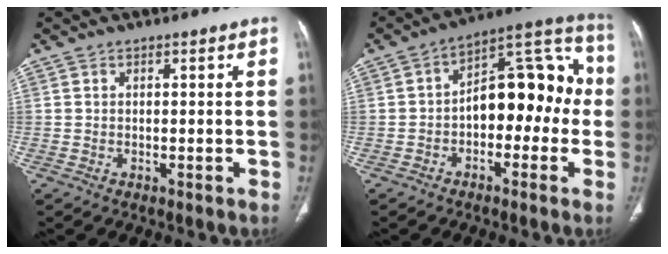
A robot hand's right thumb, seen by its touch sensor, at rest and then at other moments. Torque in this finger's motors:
{"motor_torque": [1.86, 2.16, 1.21, -0.38, 0.08]}